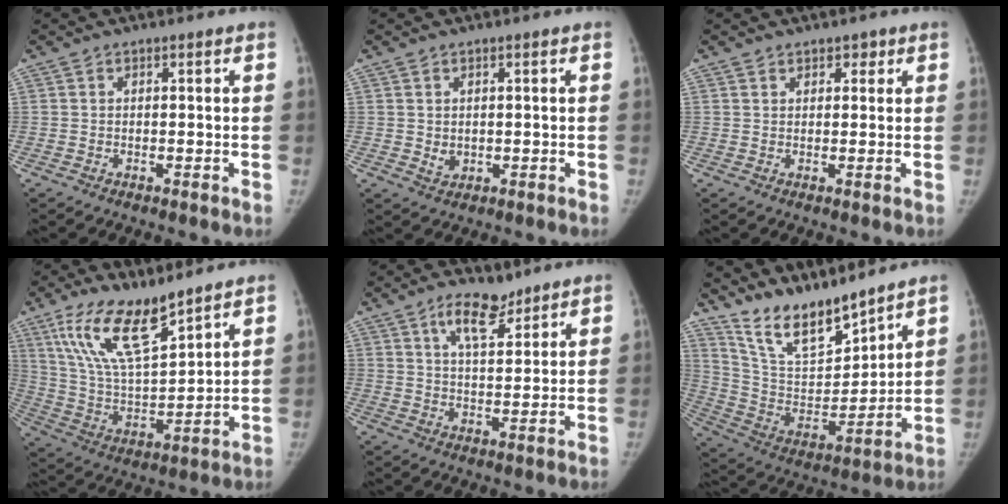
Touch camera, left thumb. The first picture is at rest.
{"total": 2.1, "force": [0.3, 1.8, 1.1], "torque": [-0.015, -0.005, 0.014]}
{"total": 2.3, "force": [1.5, 1.6, 0.7], "torque": [0.013, -0.007, 0.019]}
{"total": 16.0, "force": [10.8, 5.1, 10.7], "torque": [-0.179, -0.057, 0.219]}
{"total": 7.5, "force": [5.1, 3.2, 4.4], "torque": [-0.053, -0.034, 0.087]}
{"total": 15.5, "force": [13.5, 4.0, 6.5], "torque": [-0.085, -0.084, 0.264]}